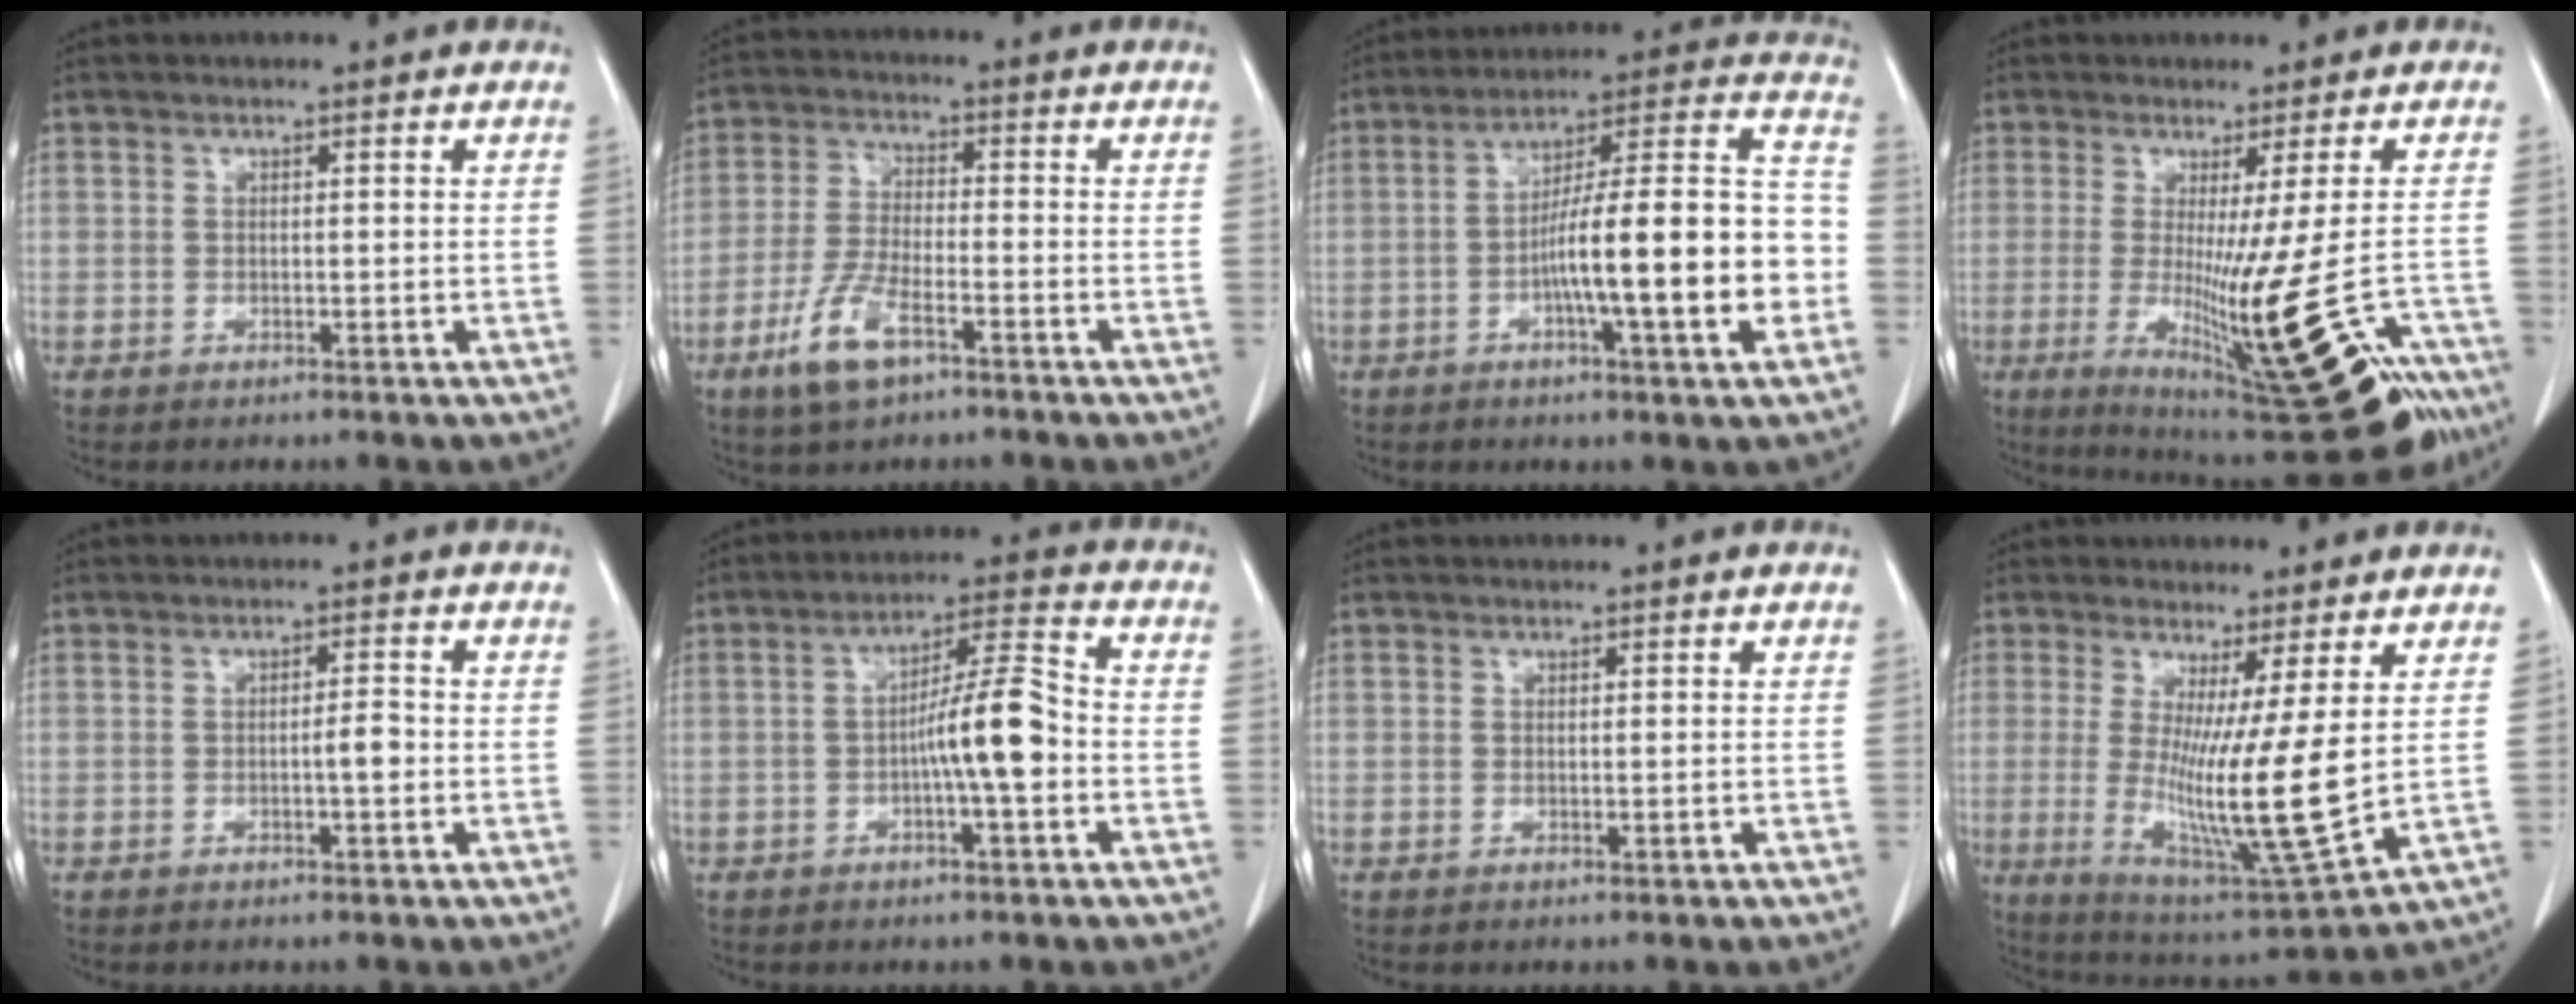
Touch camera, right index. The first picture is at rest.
{"total": 8.3, "force": [-4.7, 2.6, 6.3], "torque": [-0.137, -0.010, -0.087]}
{"total": 19.3, "force": [-4.5, 1.6, 18.7], "torque": [-0.266, 0.021, -0.068]}
{"total": 20.4, "force": [-9.6, 2.1, 17.9], "torque": [-0.209, -0.051, -0.134]}
{"total": 2.3, "force": [-0.5, 0.3, 2.2], "torque": [-0.035, 0.002, -0.010]}
{"total": 8.7, "force": [-1.7, 0.7, 8.5], "torque": [-0.145, 0.017, -0.033]}
{"total": 0.0}
{"total": 13.4, "force": [0.9, -0.2, 13.4], "torque": [-0.247, -0.051, 0.019]}